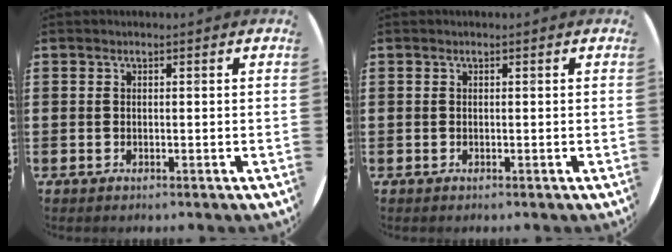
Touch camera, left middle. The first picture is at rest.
{"total": 0.0}